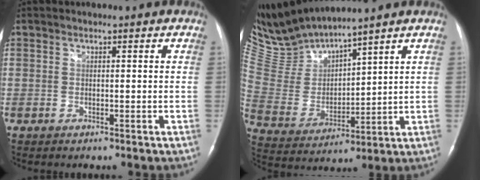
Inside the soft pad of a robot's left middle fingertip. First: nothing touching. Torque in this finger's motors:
{"motor_torque": [0.02, -0.34, -0.03, 0.03]}